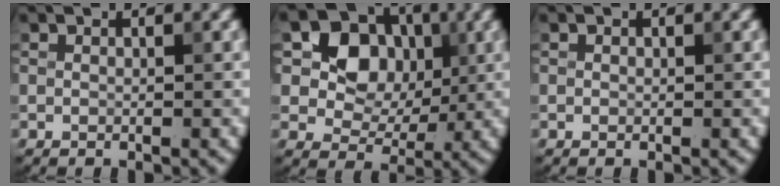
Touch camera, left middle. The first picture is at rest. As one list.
[{"total": 8.0, "force": [1.9, 6.5, 4.3], "torque": [-0.073, 0.010, 0.020]}, {"total": 0.0}]